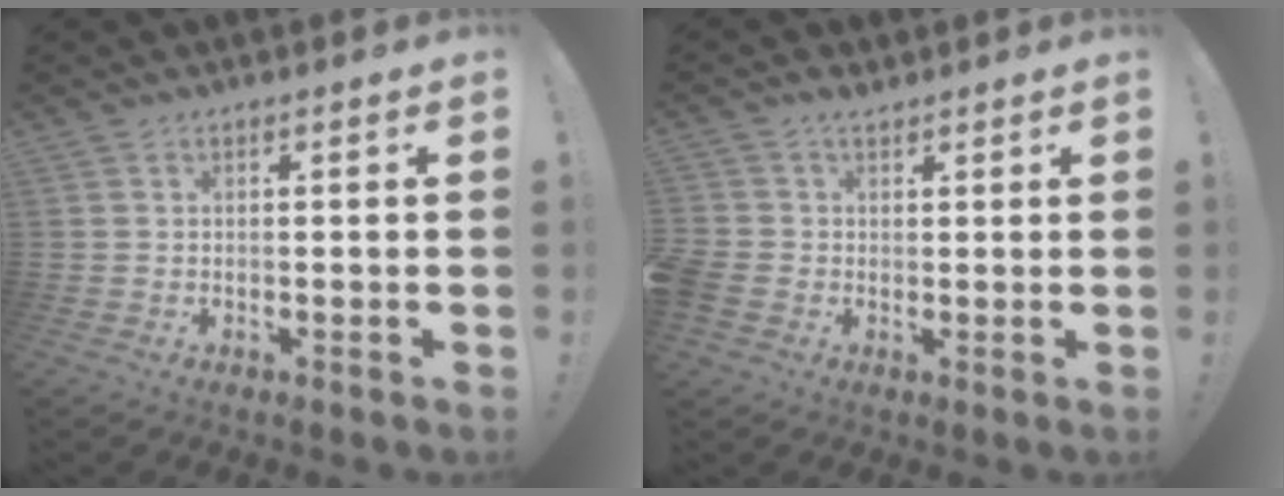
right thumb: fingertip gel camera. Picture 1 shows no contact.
{"total": 4.8, "force": [1.3, 4.1, 2.2], "torque": [-0.053, -0.002, 0.028]}